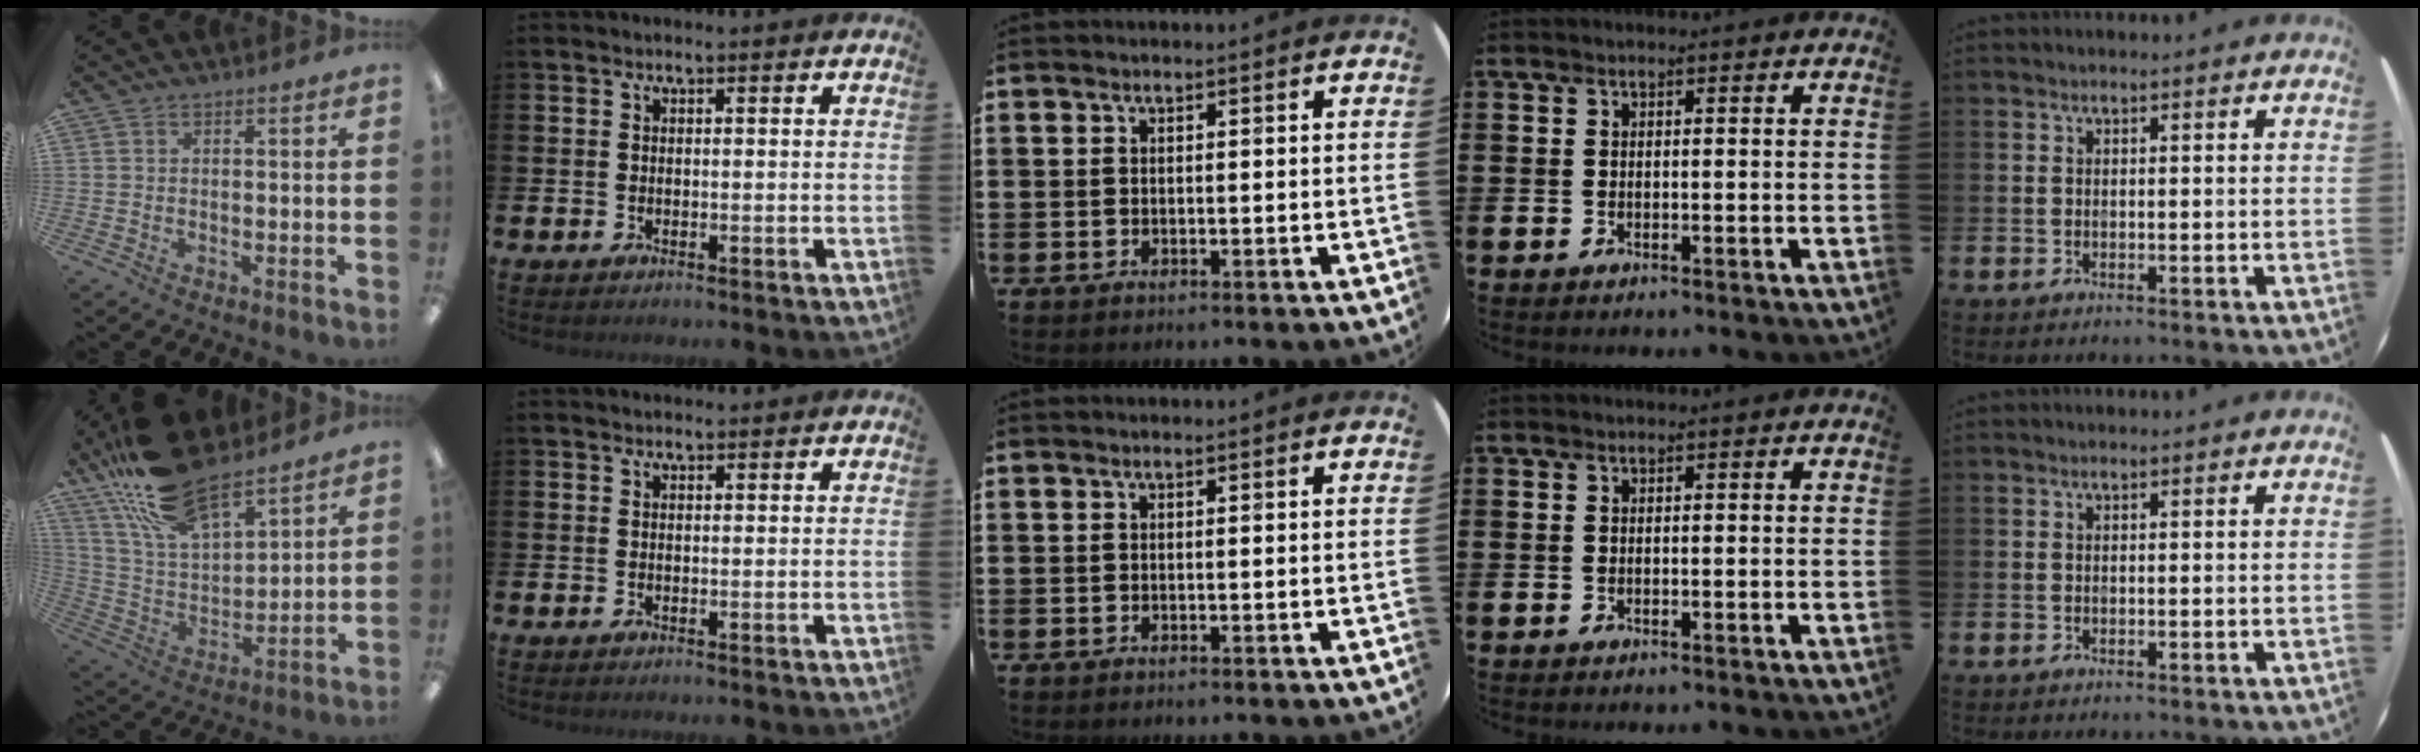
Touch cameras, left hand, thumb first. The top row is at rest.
{"thumb": {"total": 20.5, "force": [15.8, 8.0, 10.3], "torque": [-0.212, -0.079, 0.285]}, "index": {"total": 0.6, "force": [0.6, 0.1, 0.1], "torque": [0.007, -0.002, 0.009]}}